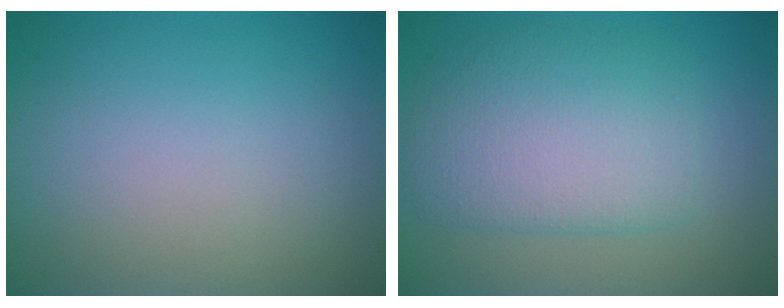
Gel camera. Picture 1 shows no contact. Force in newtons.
{"total": 6.0, "press": 6.0, "slide": 0.2}